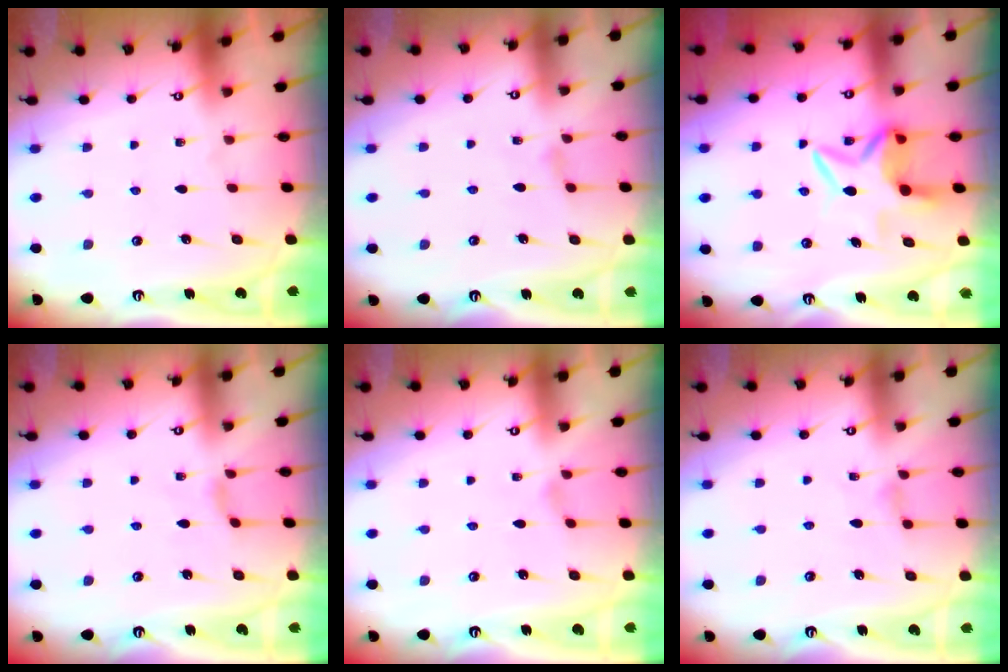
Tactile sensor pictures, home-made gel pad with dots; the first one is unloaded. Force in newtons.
{"total": 1.4, "press": 1.4, "slide": 0.4}
{"total": 7.3, "press": 7.3, "slide": 1.0}
{"total": 2.1, "press": 2.1, "slide": 0.4}
{"total": 0.0}
{"total": 0.6, "press": 0.5, "slide": 0.2}